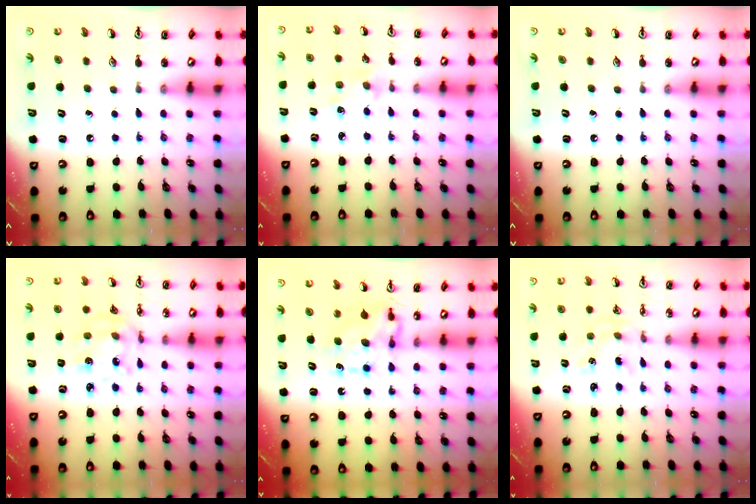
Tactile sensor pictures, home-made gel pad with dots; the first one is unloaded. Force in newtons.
{"total": 2.9, "press": 2.8, "slide": 0.4}
{"total": 0.0}
{"total": 6.3, "press": 6.0, "slide": 2.0}
{"total": 7.1, "press": 7.0, "slide": 0.6}
{"total": 1.2, "press": 1.2, "slide": 0.3}